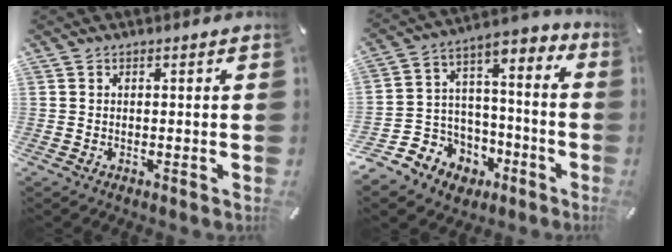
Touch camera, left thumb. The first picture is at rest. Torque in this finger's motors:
{"motor_torque": [1.58, 2.61, 1.04, 0.88, 0.04]}